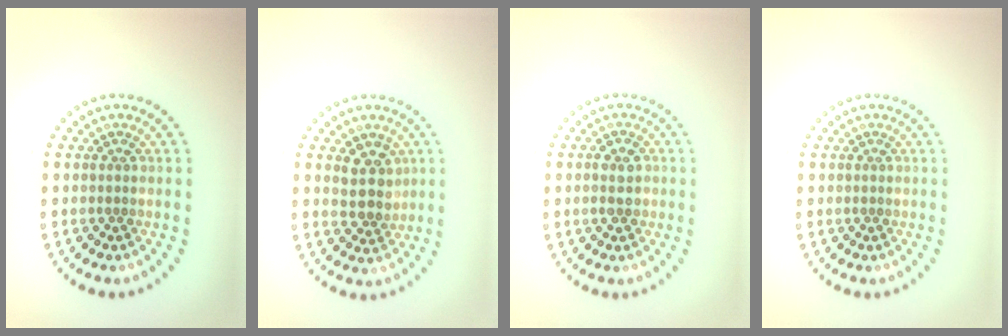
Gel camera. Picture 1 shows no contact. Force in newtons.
{"total": 2.7, "press": 2.5, "slide": 1.0}
{"total": 2.1, "press": 2.0, "slide": 0.4}
{"total": 0.0}